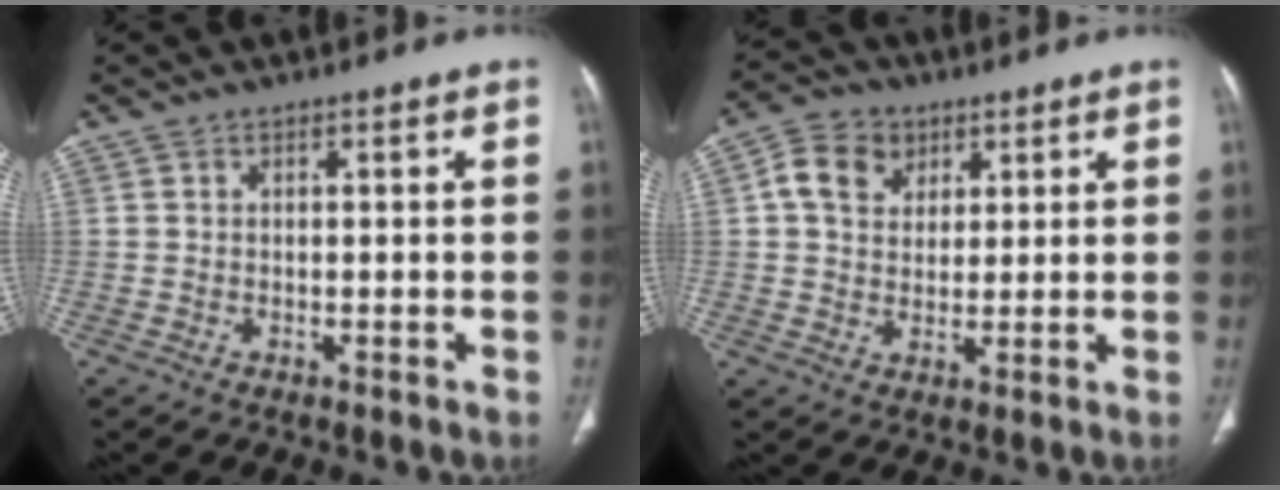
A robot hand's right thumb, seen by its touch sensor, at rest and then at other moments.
{"total": 8.1, "force": [2.9, 6.4, 4.0], "torque": [-0.052, -0.001, 0.047]}